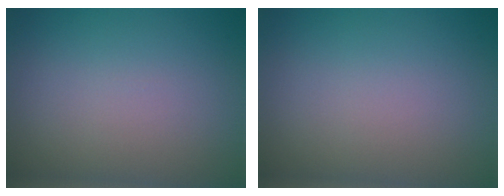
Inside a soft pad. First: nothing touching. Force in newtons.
{"total": 0.0}